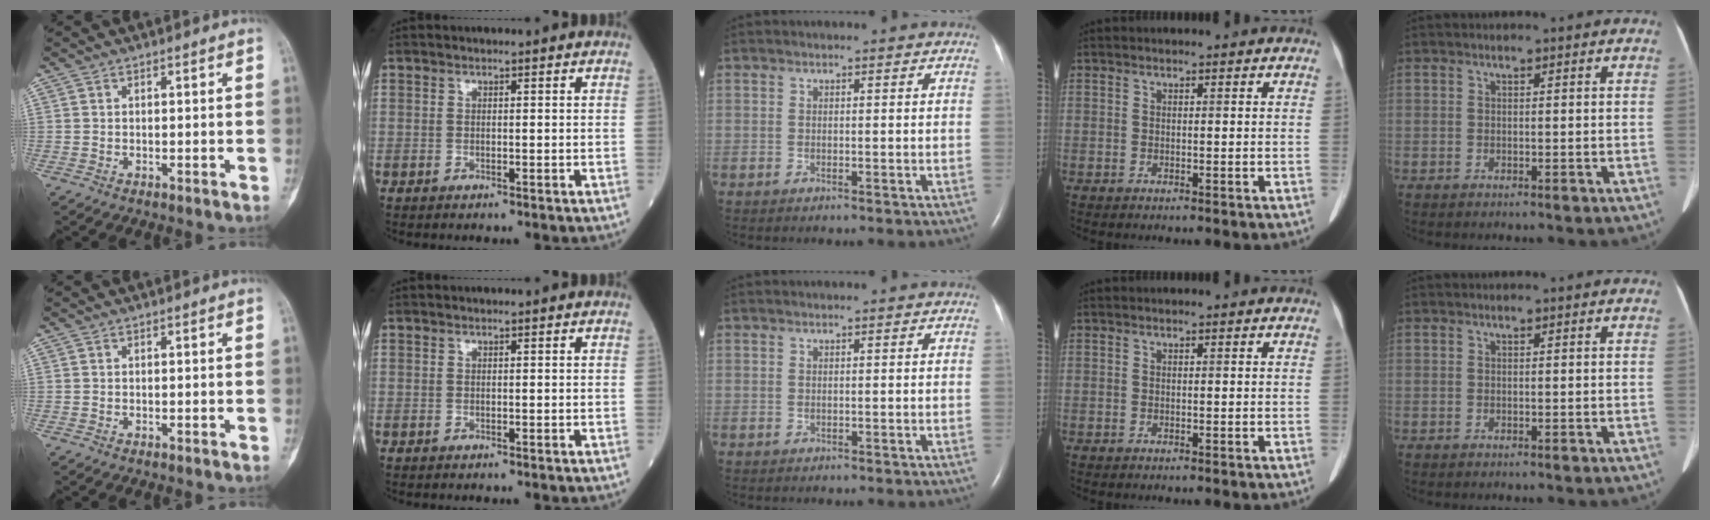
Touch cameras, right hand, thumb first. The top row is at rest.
{}